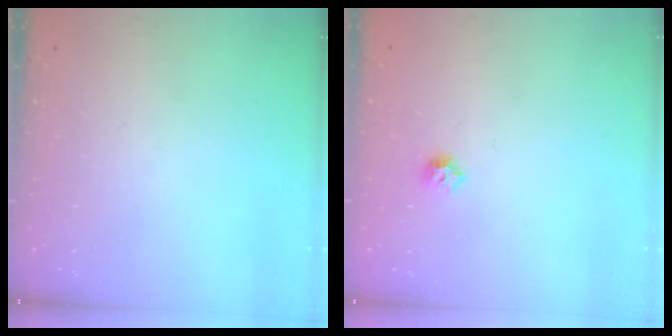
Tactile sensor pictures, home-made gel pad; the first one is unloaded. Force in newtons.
{"total": 4.0, "press": 3.9, "slide": 0.8}